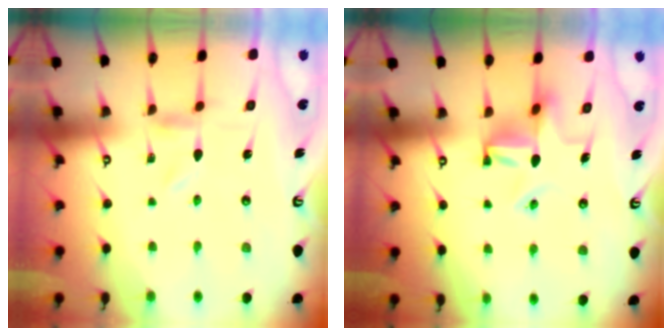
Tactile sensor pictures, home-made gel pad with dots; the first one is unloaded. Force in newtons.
{"total": 10.3, "press": 10.3, "slide": 0.4}